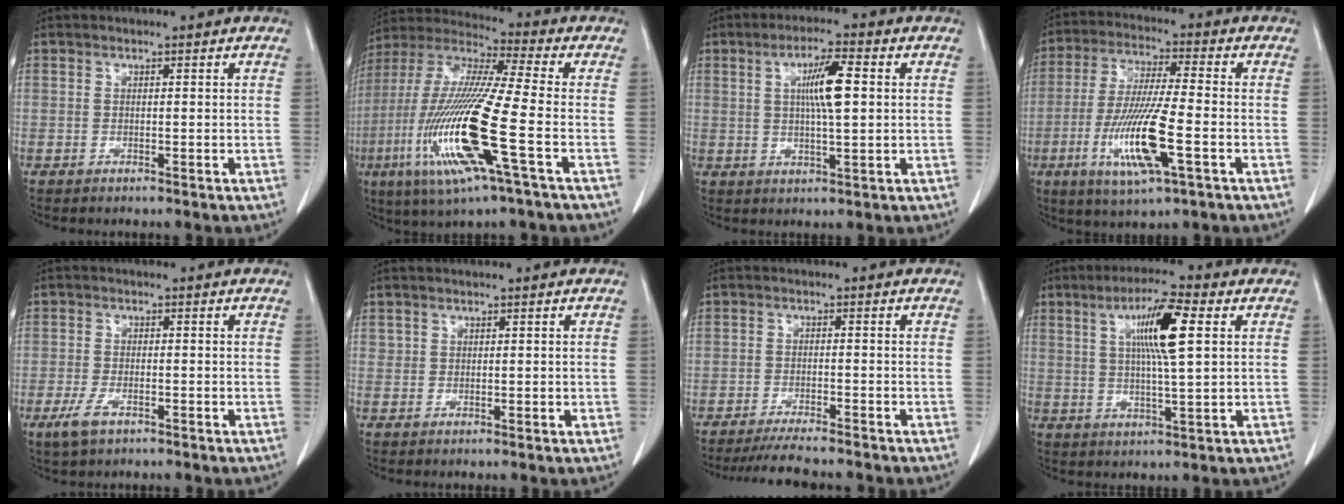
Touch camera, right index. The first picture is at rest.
{"total": 19.6, "force": [-5.8, 0.8, 18.7], "torque": [-0.410, -0.026, -0.118]}
{"total": 7.1, "force": [1.3, 0.7, 6.9], "torque": [-0.122, 0.004, 0.022]}
{"total": 13.3, "force": [-4.2, 1.0, 12.5], "torque": [-0.253, -0.020, -0.077]}
{"total": 3.6, "force": [-2.1, 1.5, 2.5], "torque": [-0.060, -0.004, -0.035]}
{"total": 0.8, "force": [0.5, 0.7, 0.2], "torque": [0.004, 0.000, 0.008]}
{"total": 7.7, "force": [-6.9, 0.2, 3.3], "torque": [-0.044, -0.020, -0.109]}
{"total": 9.6, "force": [2.8, 0.5, 9.2], "torque": [-0.165, 0.006, 0.047]}